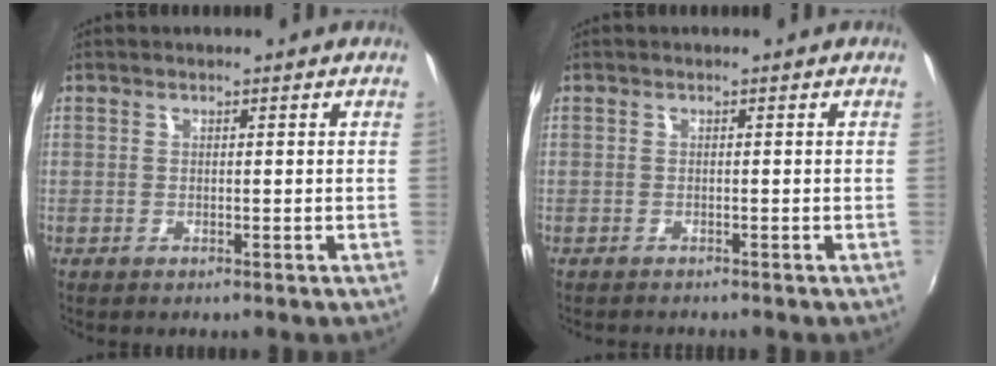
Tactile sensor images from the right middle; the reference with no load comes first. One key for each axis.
{"total": 1.5, "fx": -1.5, "fy": 0.2, "fz": 0.4, "tx": -0.014, "ty": -0.009, "tz": -0.024}